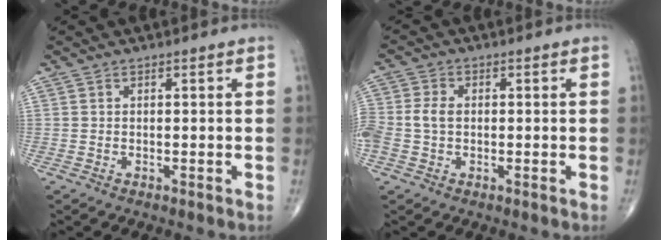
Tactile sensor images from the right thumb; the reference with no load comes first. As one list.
[{"total": 5.1, "force": [-0.3, 3.7, 3.5], "torque": [-0.089, 0.012, -0.009]}]